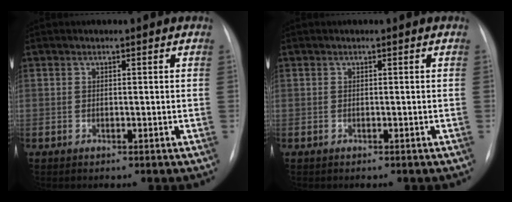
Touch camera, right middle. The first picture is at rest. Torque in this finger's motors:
{"motor_torque": [-0.33, -0.04, 0.10, 0.01]}